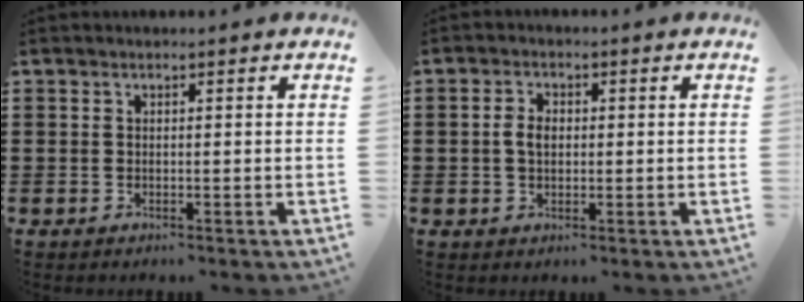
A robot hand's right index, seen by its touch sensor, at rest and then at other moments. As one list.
[{"total": 2.8, "force": [0.1, 1.8, 2.2], "torque": [-0.044, 0.009, -0.001]}]